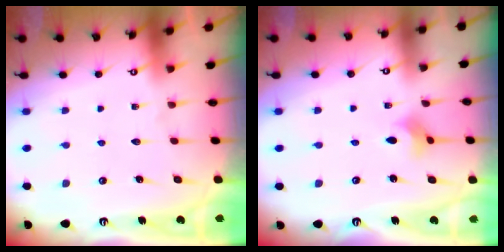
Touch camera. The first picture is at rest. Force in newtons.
{"total": 2.8, "press": 2.7, "slide": 0.6}